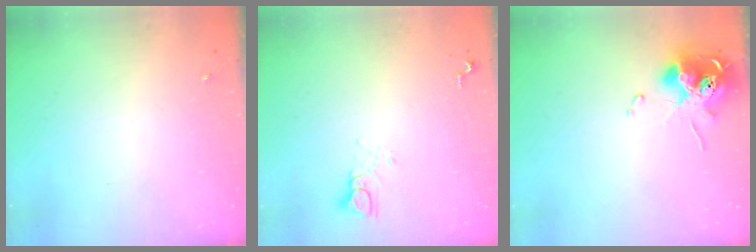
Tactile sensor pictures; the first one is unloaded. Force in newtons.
{"total": 4.4, "press": 4.4, "slide": 0.3}
{"total": 13.5, "press": 13.4, "slide": 1.2}